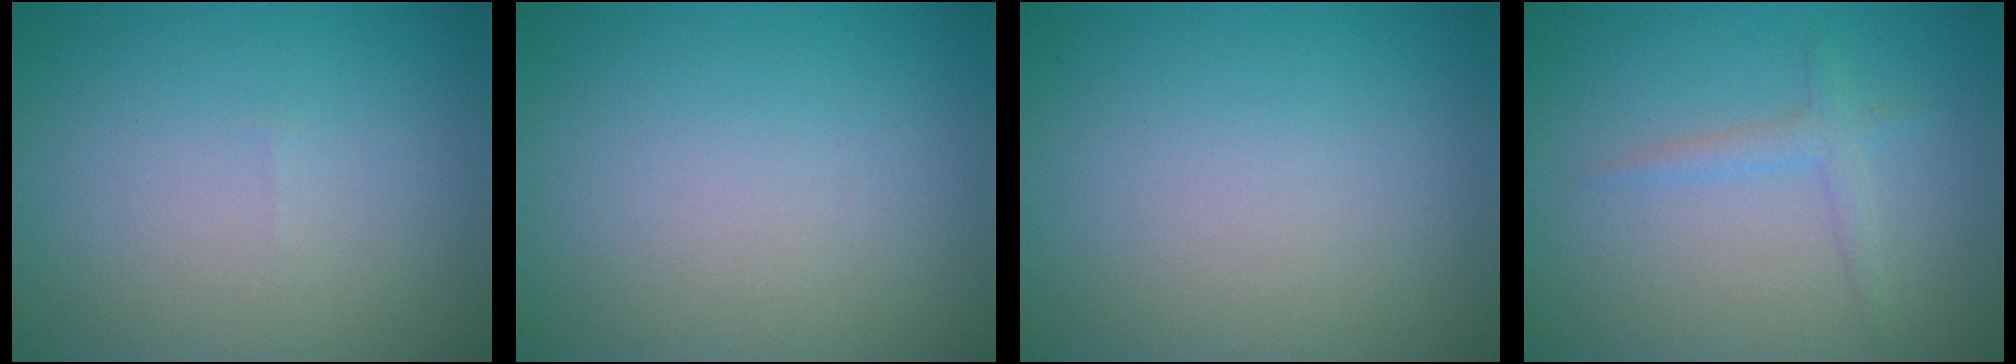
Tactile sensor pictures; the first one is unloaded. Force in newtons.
{"total": 0.0}
{"total": 0.0}
{"total": 1.5, "press": 1.5, "slide": 0.1}